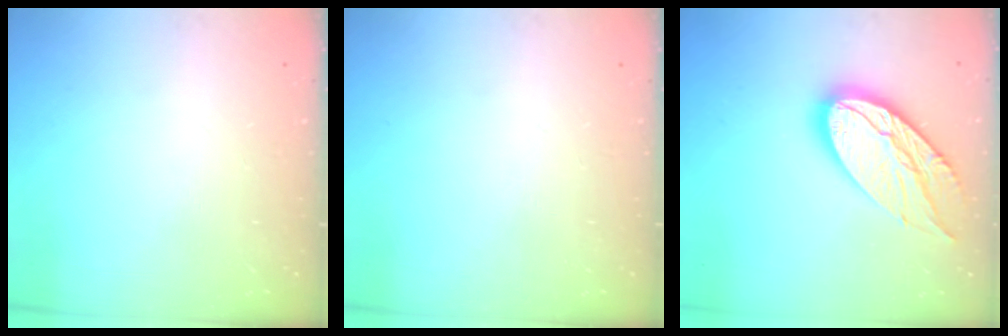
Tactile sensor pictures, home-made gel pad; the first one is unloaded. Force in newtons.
{"total": 0.0}
{"total": 18.4, "press": 18.3, "slide": 1.4}